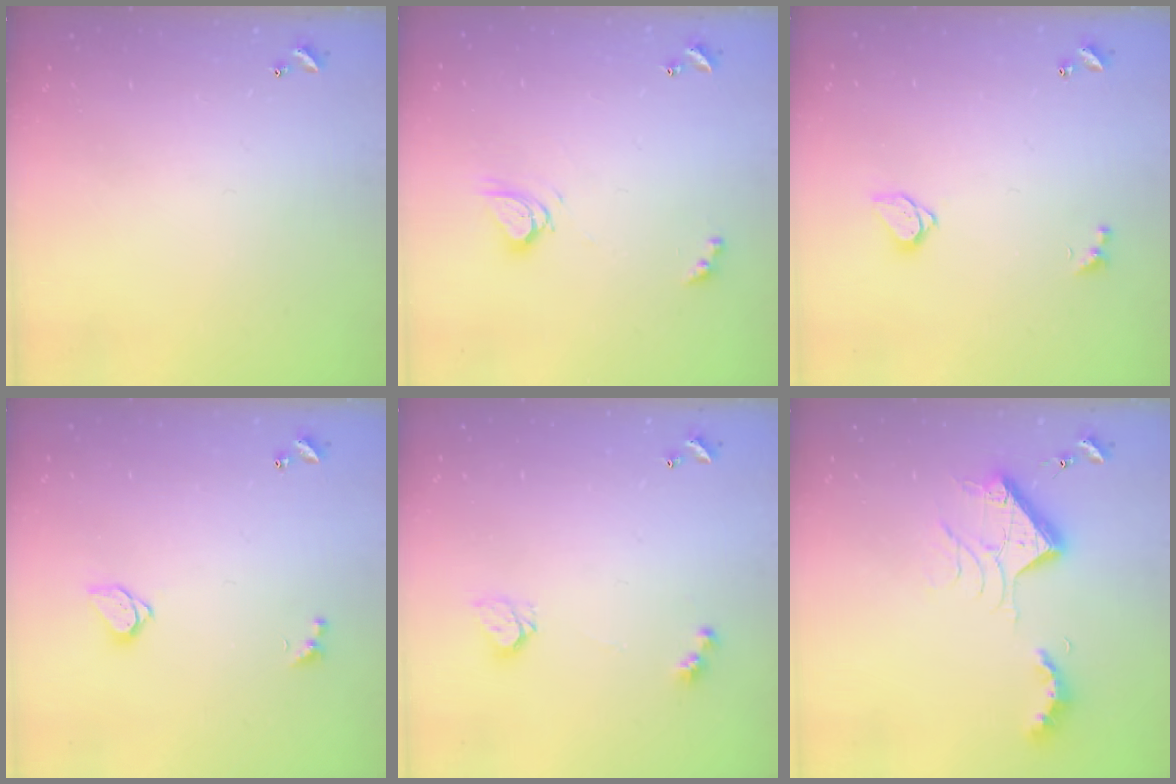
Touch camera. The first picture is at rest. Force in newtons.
{"total": 5.7, "press": 5.6, "slide": 1.1}
{"total": 1.5, "press": 1.5, "slide": 0.2}
{"total": 1.5, "press": 1.5, "slide": 0.2}
{"total": 4.5, "press": 4.4, "slide": 0.2}
{"total": 13.2, "press": 13.1, "slide": 1.7}